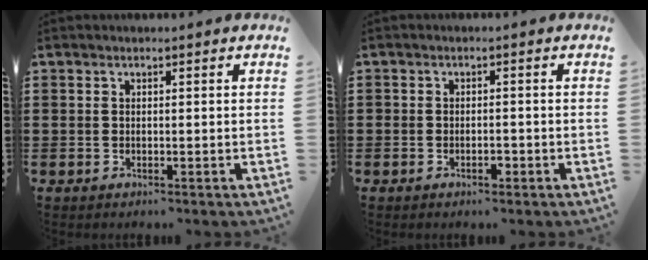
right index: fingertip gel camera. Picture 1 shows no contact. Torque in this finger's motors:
{"motor_torque": [-0.30, 0.07, 0.07, 0.00]}